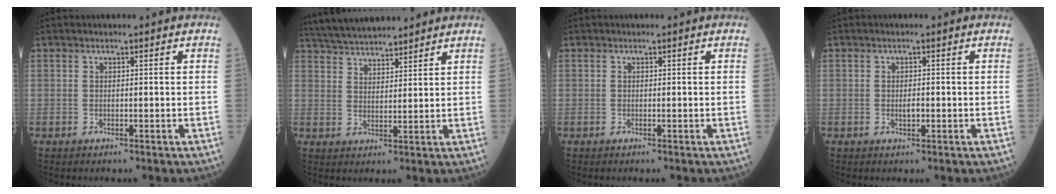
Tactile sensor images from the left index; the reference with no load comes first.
{"total": 11.1, "force": [10.3, 1.6, 3.9], "torque": [-0.077, 0.031, 0.174]}
{"total": 0.0}
{"total": 1.2, "force": [-0.2, 0.5, 1.1], "torque": [-0.021, 0.000, -0.002]}